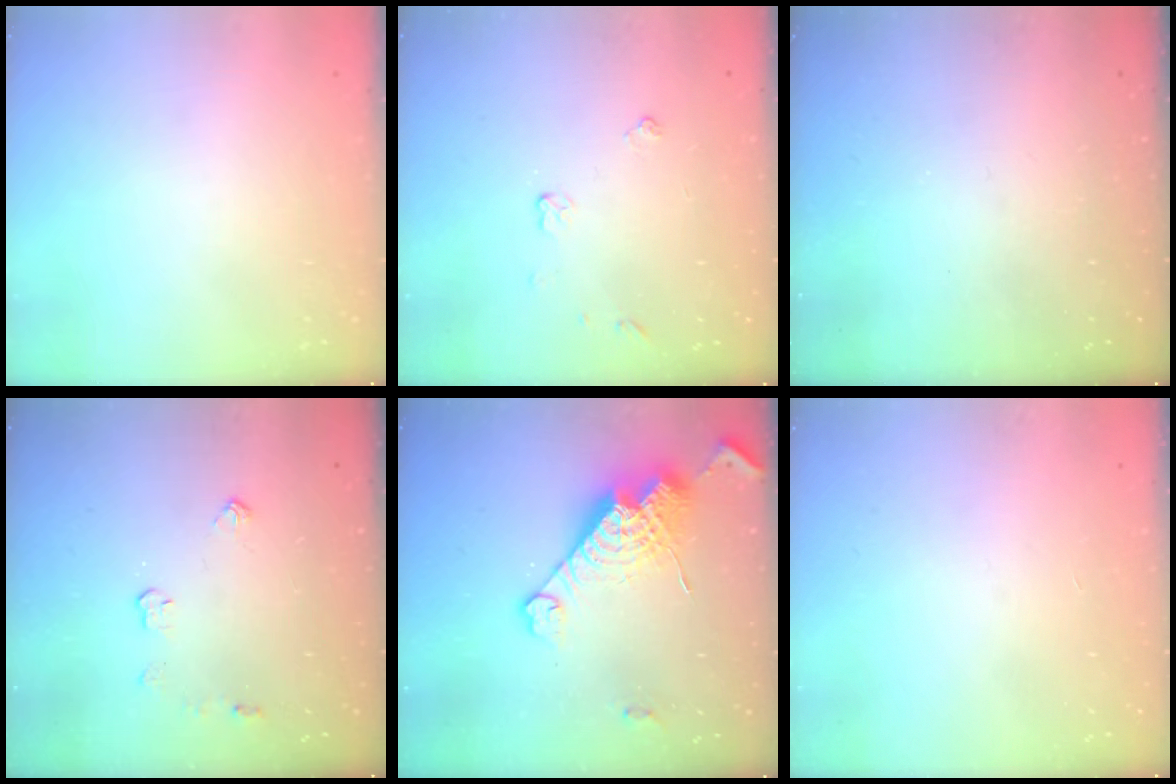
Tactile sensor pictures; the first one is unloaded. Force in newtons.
{"total": 3.8, "press": 3.8, "slide": 0.6}
{"total": 0.0}
{"total": 3.7, "press": 3.6, "slide": 0.6}
{"total": 17.7, "press": 17.6, "slide": 1.6}
{"total": 0.0}